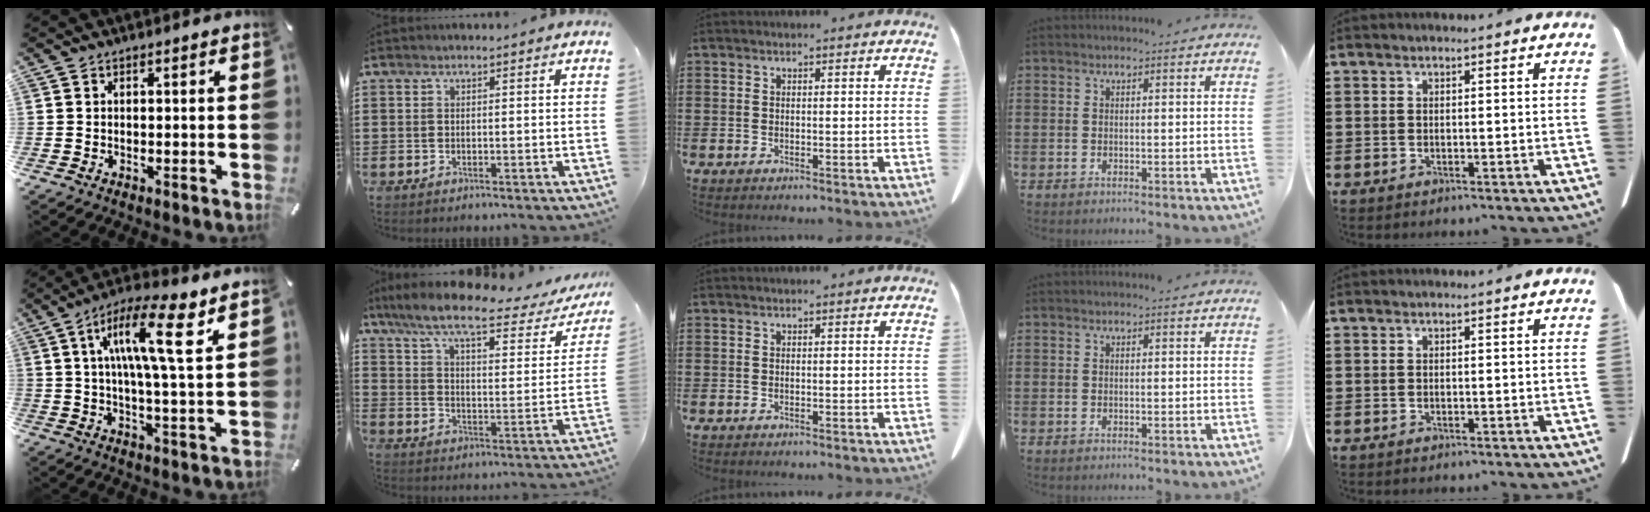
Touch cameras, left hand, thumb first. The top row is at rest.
{"thumb": {"total": 14.9, "force": [6.0, 3.0, 13.2], "torque": [-0.227, -0.014, 0.092]}, "index": {"total": 8.6, "force": [6.8, 0.8, 5.2], "torque": [-0.128, -0.038, 0.111]}}